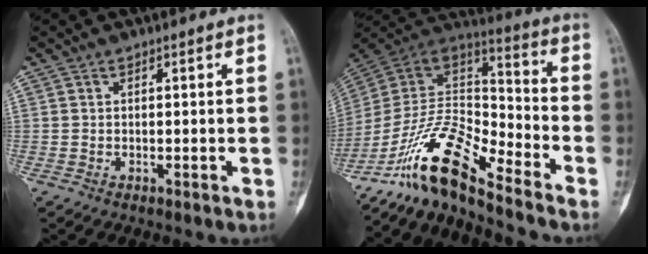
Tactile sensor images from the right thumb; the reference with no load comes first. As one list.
[{"total": 15.6, "force": [-12.3, 3.4, 8.9], "torque": [-0.162, 0.096, -0.235]}]